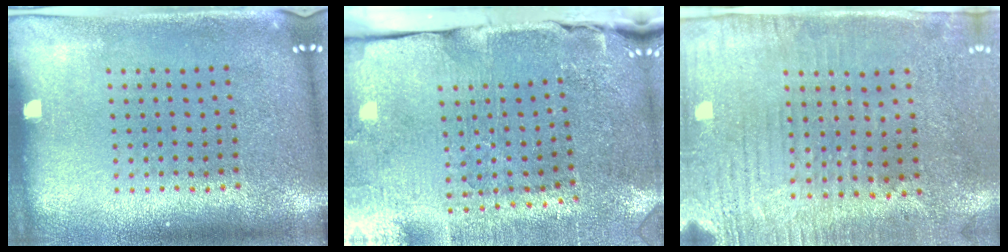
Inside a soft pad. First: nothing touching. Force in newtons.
{"total": 3.8, "press": 3.4, "slide": 1.7}
{"total": 3.0, "press": 2.5, "slide": 1.6}